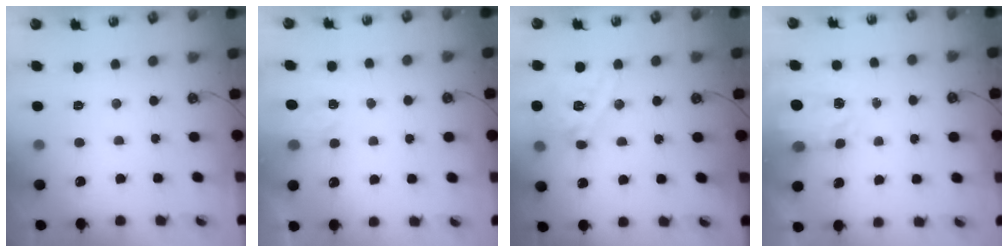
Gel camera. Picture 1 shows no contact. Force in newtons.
{"total": 2.7, "press": 2.7, "slide": 0.4}
{"total": 14.2, "press": 14.1, "slide": 1.8}
{"total": 3.9, "press": 3.8, "slide": 0.6}